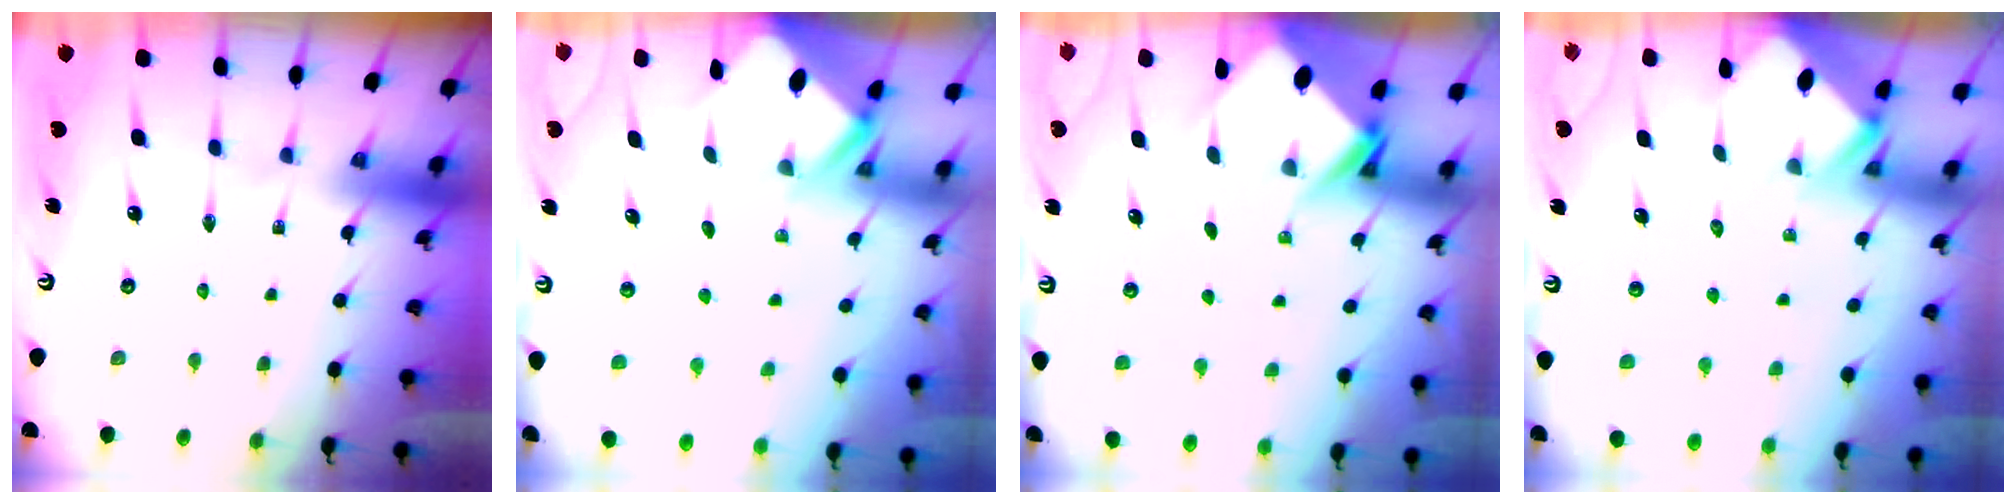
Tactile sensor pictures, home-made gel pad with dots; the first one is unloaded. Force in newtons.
{"total": 3.0, "press": 3.0, "slide": 0.1}
{"total": 5.5, "press": 5.4, "slide": 0.5}
{"total": 2.7, "press": 2.7, "slide": 0.1}